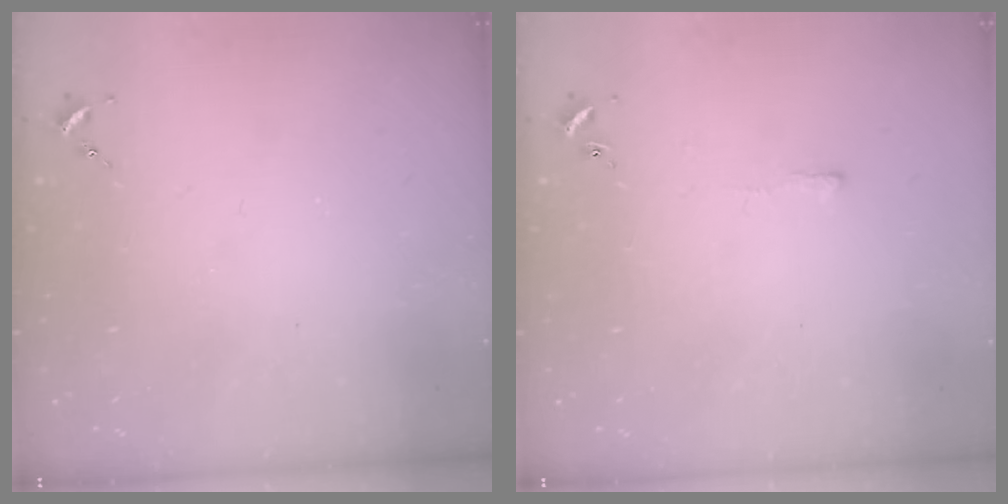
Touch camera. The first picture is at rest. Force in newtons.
{"total": 2.4, "press": 2.4, "slide": 0.5}